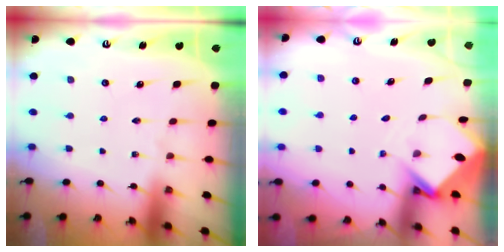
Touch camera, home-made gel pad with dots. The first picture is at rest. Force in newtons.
{"total": 3.5, "press": 3.4, "slide": 0.3}